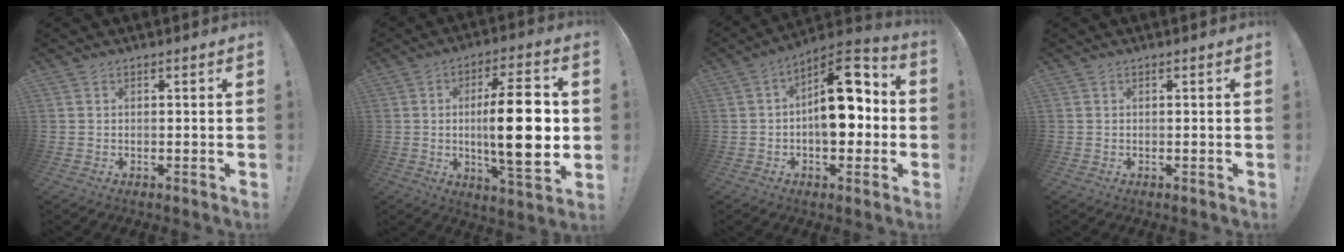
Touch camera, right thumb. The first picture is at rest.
{"total": 20.0, "force": [0.2, 5.4, 19.2], "torque": [-0.311, -0.007, -0.005]}
{"total": 17.5, "force": [0.9, 10.0, 14.3], "torque": [-0.178, 0.011, 0.018]}
{"total": 0.0}